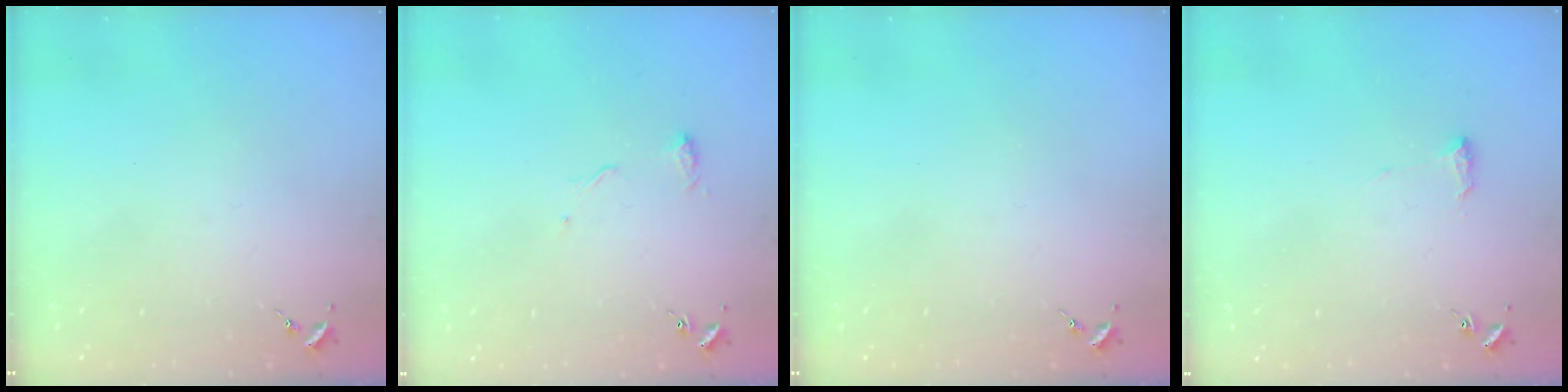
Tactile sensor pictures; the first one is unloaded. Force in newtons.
{"total": 7.5, "press": 7.5, "slide": 0.4}
{"total": 0.0}
{"total": 5.8, "press": 5.7, "slide": 0.8}